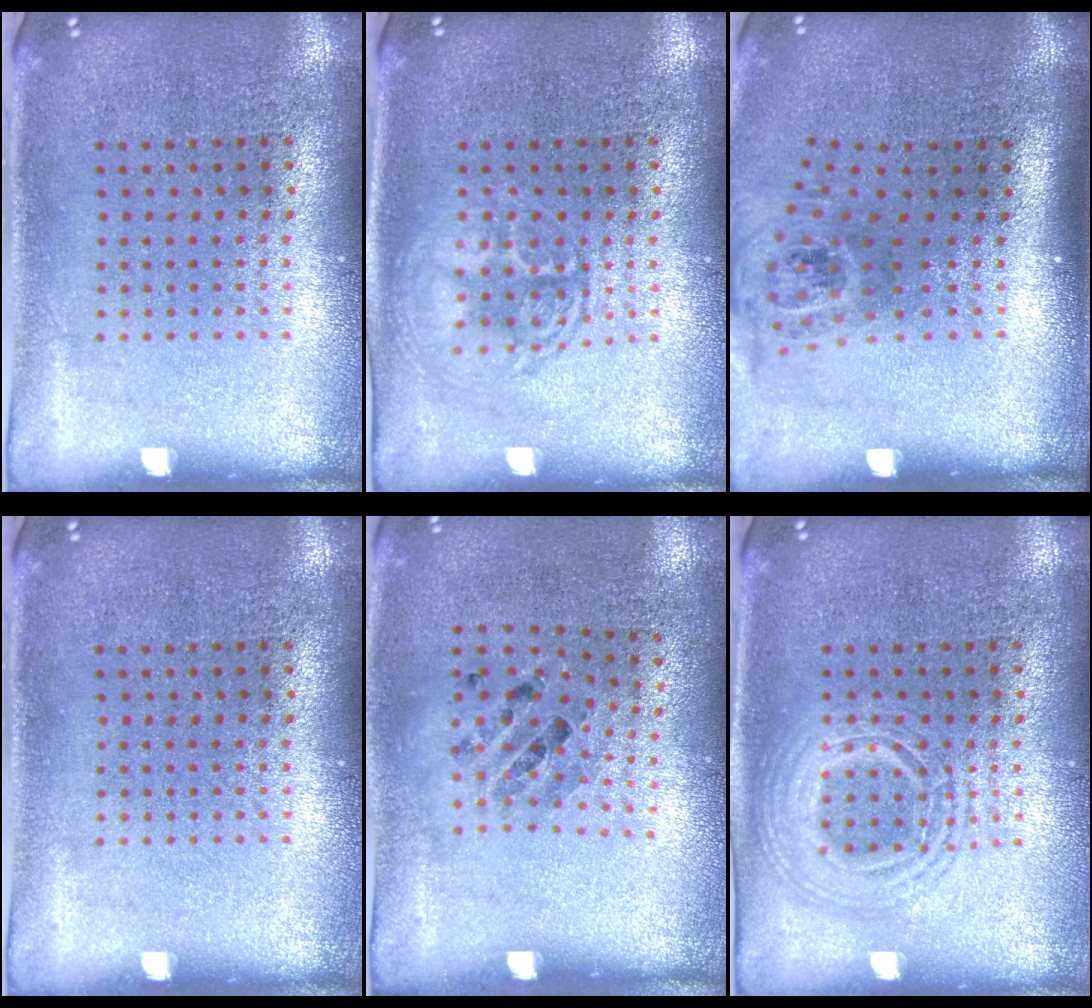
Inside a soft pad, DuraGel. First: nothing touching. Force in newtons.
{"total": 1.4, "press": 1.4, "slide": 0.1}
{"total": 1.8, "press": 1.3, "slide": 1.2}
{"total": 0.0}
{"total": 0.8, "press": 0.7, "slide": 0.4}
{"total": 2.5, "press": 2.5, "slide": 0.3}